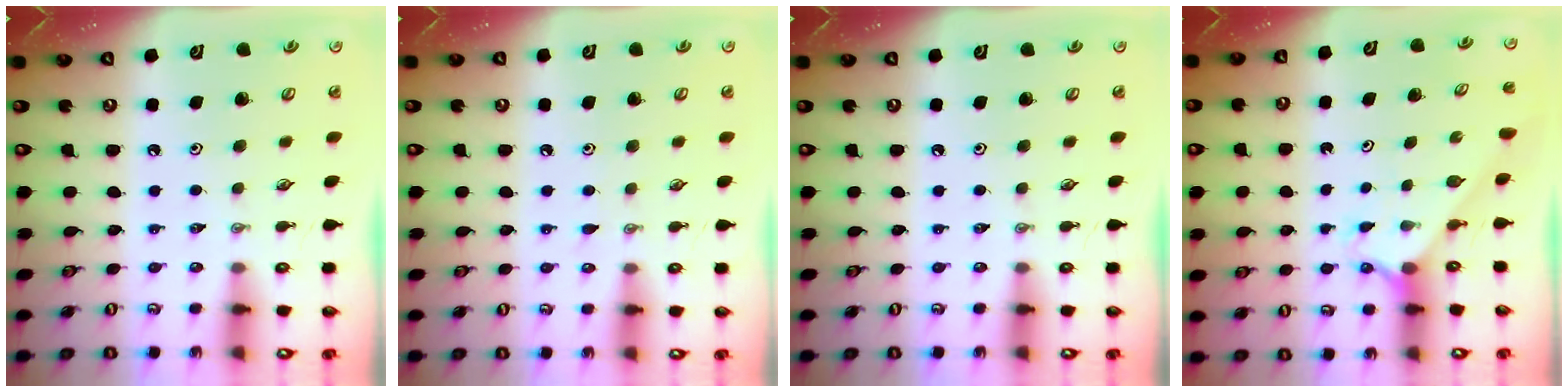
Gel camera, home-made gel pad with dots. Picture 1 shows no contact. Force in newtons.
{"total": 3.4, "press": 3.4, "slide": 0.5}
{"total": 0.0}
{"total": 3.1, "press": 3.0, "slide": 0.4}